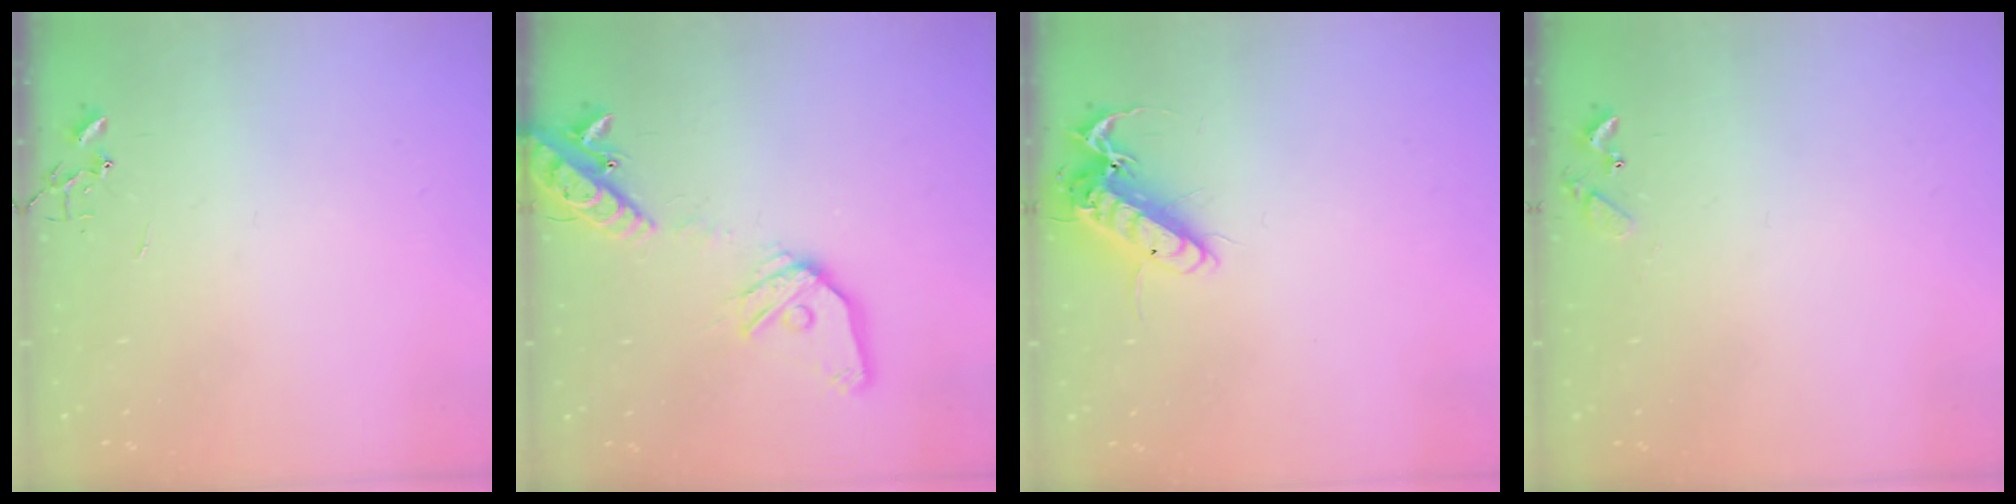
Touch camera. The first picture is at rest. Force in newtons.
{"total": 17.4, "press": 17.1, "slide": 3.1}
{"total": 14.3, "press": 14.2, "slide": 1.9}
{"total": 5.5, "press": 5.5, "slide": 0.4}